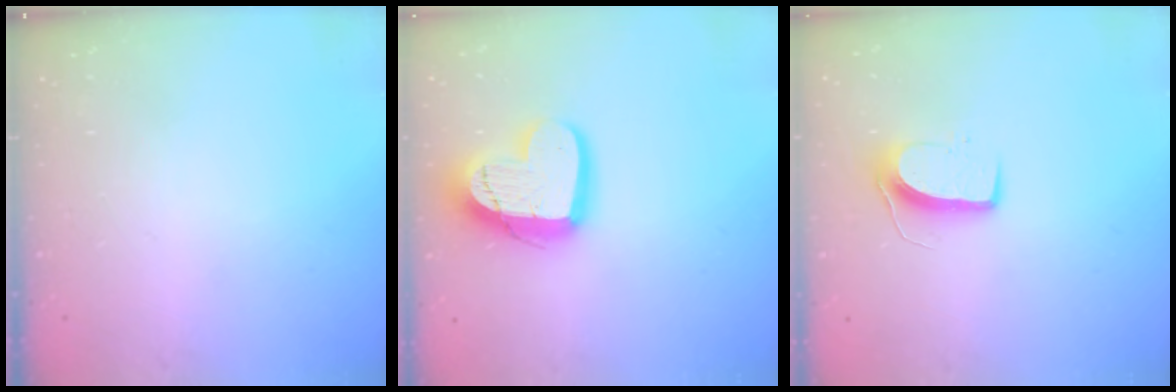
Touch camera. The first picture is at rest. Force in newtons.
{"total": 16.4, "press": 16.3, "slide": 1.4}
{"total": 9.3, "press": 9.3, "slide": 0.5}